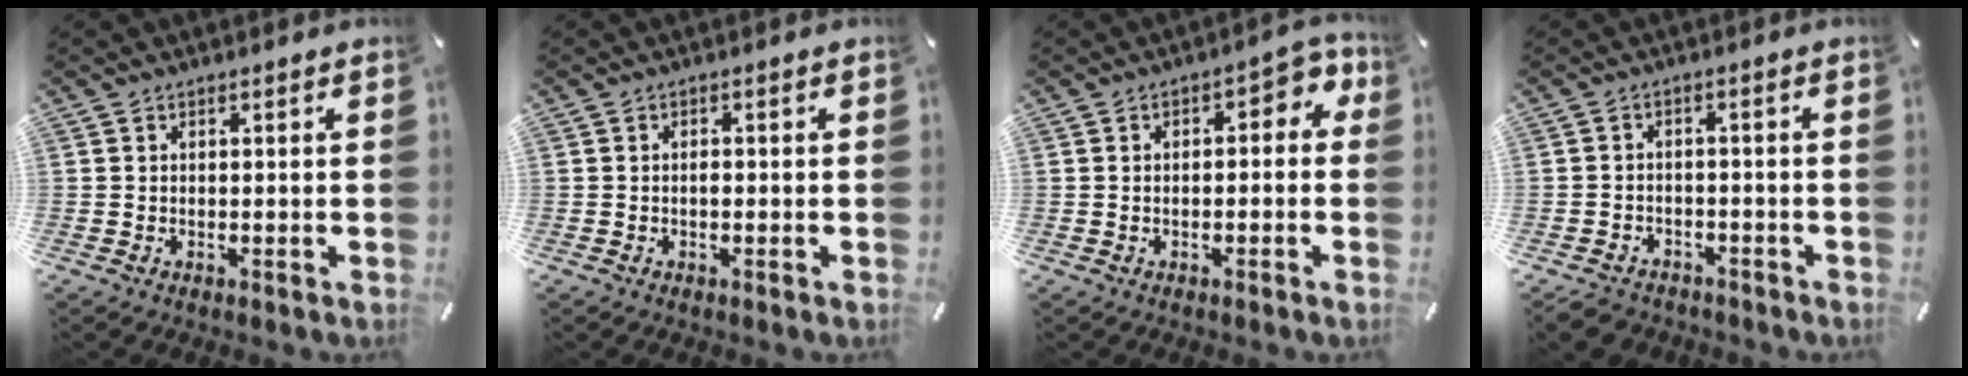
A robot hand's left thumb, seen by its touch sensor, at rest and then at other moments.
{"total": 1.1, "force": [-0.3, 0.6, 0.8], "torque": [-0.017, -0.001, -0.007]}
{"total": 5.3, "force": [0.2, 2.8, 4.5], "torque": [-0.055, -0.001, -0.007]}
{"total": 3.7, "force": [-2.9, 2.2, 0.9], "torque": [-0.027, 0.014, -0.060]}